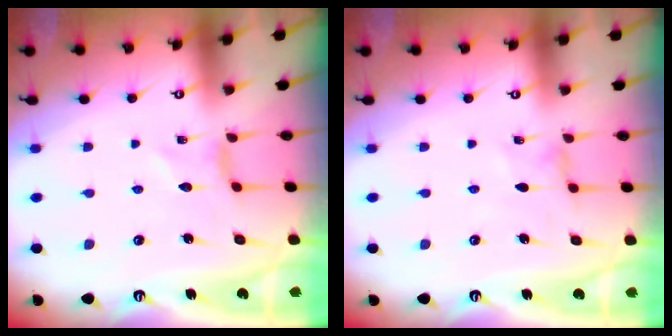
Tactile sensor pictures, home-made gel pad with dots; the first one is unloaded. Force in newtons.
{"total": 0.0}